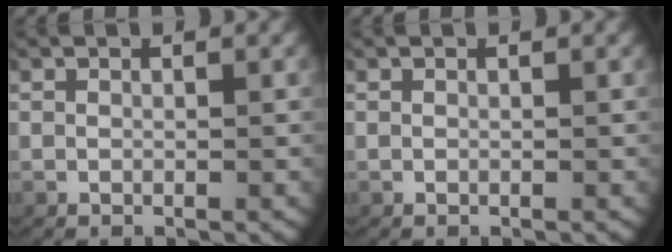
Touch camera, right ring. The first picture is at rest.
{"total": 0.0}